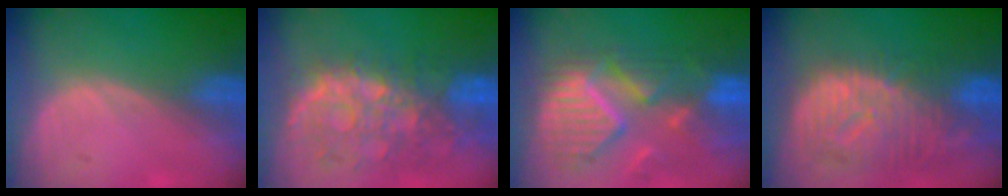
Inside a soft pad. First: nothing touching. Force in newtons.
{"total": 11.2, "press": 9.6, "slide": 5.6}
{"total": 11.9, "press": 10.6, "slide": 5.4}
{"total": 12.5, "press": 10.8, "slide": 6.3}